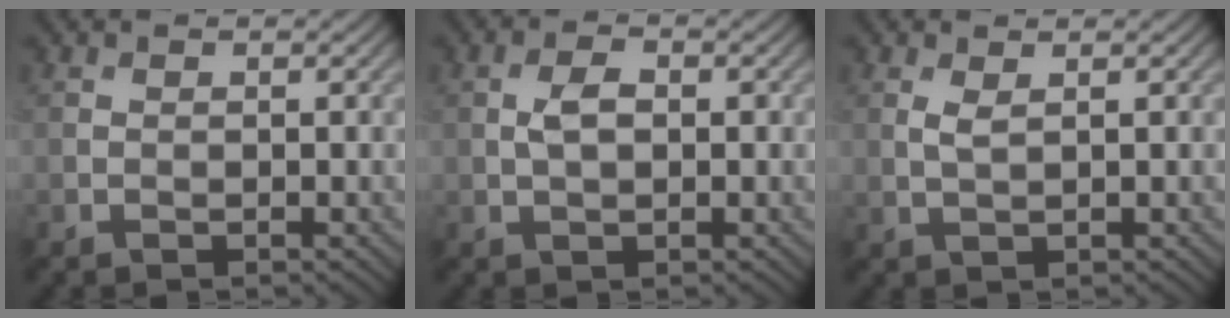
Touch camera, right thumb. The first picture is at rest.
{"total": 2.8, "force": [0.2, 1.5, 2.3], "torque": [-0.048, 0.003, 0.002]}
{"total": 1.5, "force": [0.7, 0.4, 1.3], "torque": [-0.036, 0.001, 0.017]}